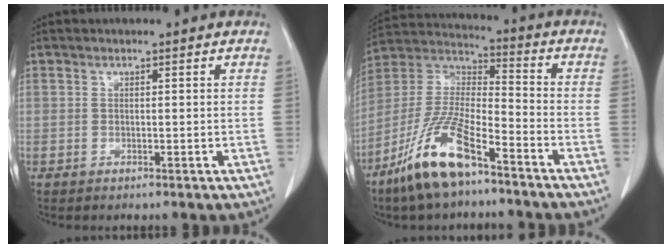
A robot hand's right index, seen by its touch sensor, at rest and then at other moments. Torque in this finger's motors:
{"motor_torque": [1.26, -0.88, 0.41, 0.21]}